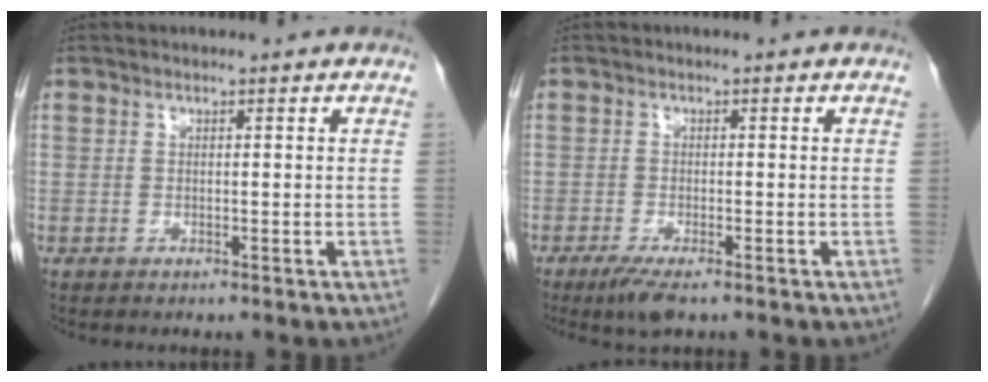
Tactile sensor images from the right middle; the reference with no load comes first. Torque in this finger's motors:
{"motor_torque": [0.80, -0.34, 0.26, 0.06]}